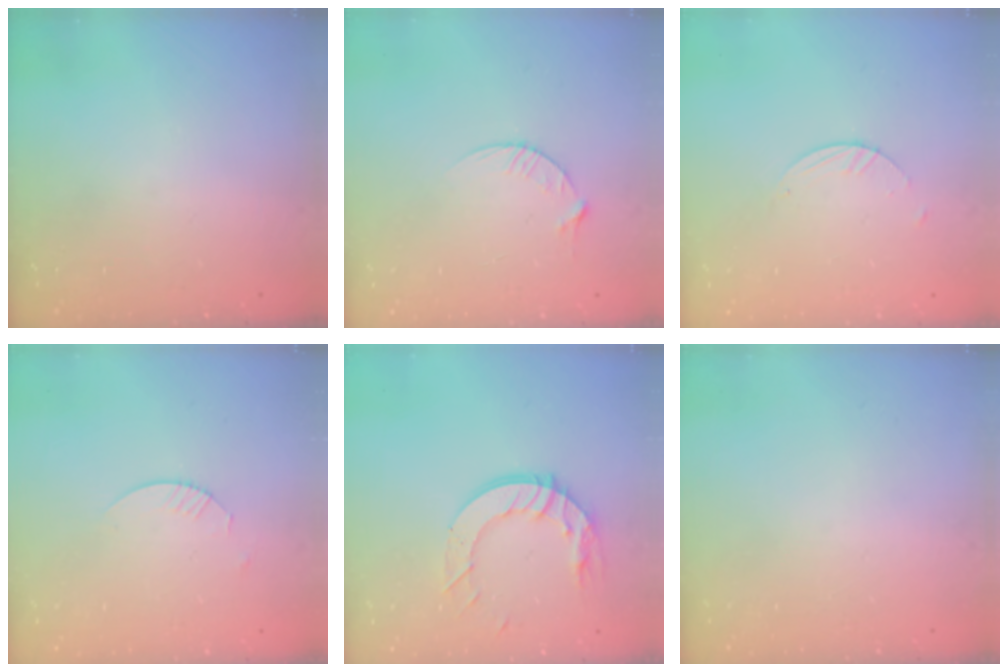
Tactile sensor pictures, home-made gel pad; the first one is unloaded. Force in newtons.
{"total": 4.5, "press": 4.5, "slide": 0.5}
{"total": 1.8, "press": 1.8, "slide": 0.1}
{"total": 1.8, "press": 1.8, "slide": 0.2}
{"total": 11.6, "press": 11.6, "slide": 1.2}
{"total": 0.0}